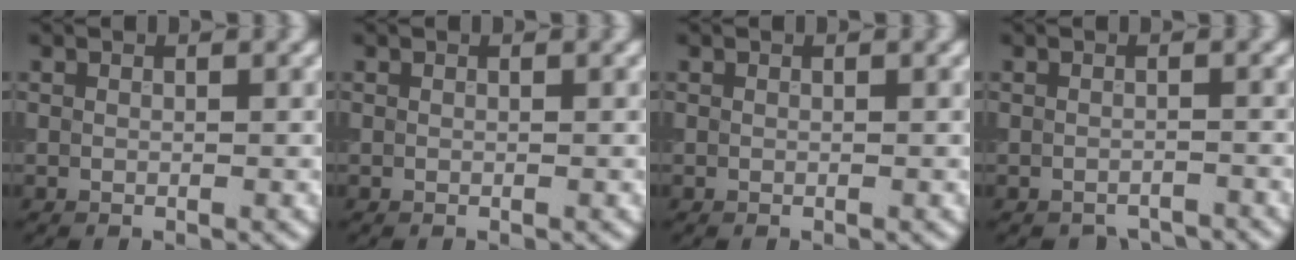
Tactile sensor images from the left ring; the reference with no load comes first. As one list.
[{"total": 0.0}, {"total": 0.0}, {"total": 2.2, "force": [-2.1, 0.4, 0.2], "torque": [0.001, -0.002, -0.029]}]